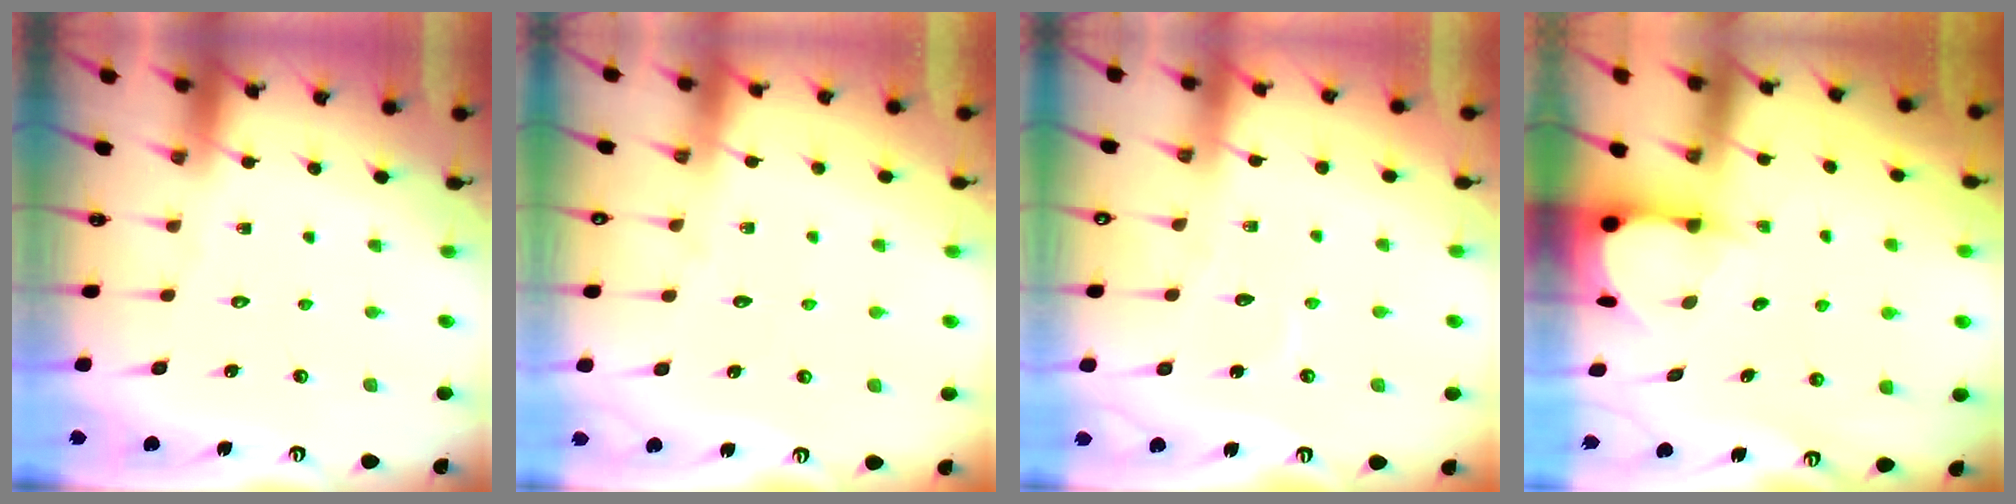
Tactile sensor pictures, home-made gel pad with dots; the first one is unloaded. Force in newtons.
{"total": 2.9, "press": 2.9, "slide": 0.4}
{"total": 3.3, "press": 3.3, "slide": 0.2}
{"total": 3.6, "press": 3.6, "slide": 0.4}